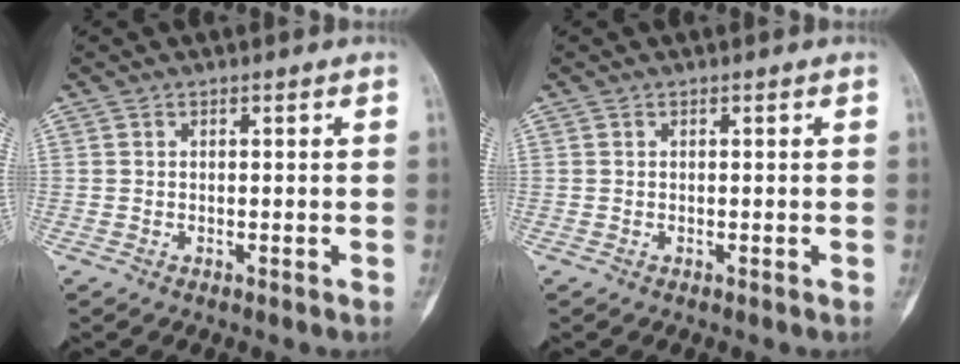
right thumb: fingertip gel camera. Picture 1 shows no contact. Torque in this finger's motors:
{"motor_torque": [-0.37, 0.35, 0.03, 0.00, 0.00]}